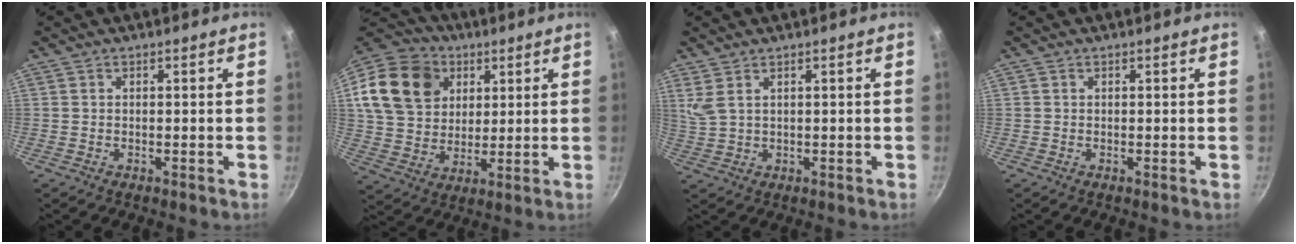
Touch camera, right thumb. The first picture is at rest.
{"total": 21.6, "force": [8.3, 16.9, 10.5], "torque": [-0.212, 0.015, 0.155]}
{"total": 3.2, "force": [1.8, 1.3, 2.3], "torque": [-0.050, -0.009, 0.044]}
{"total": 0.0}